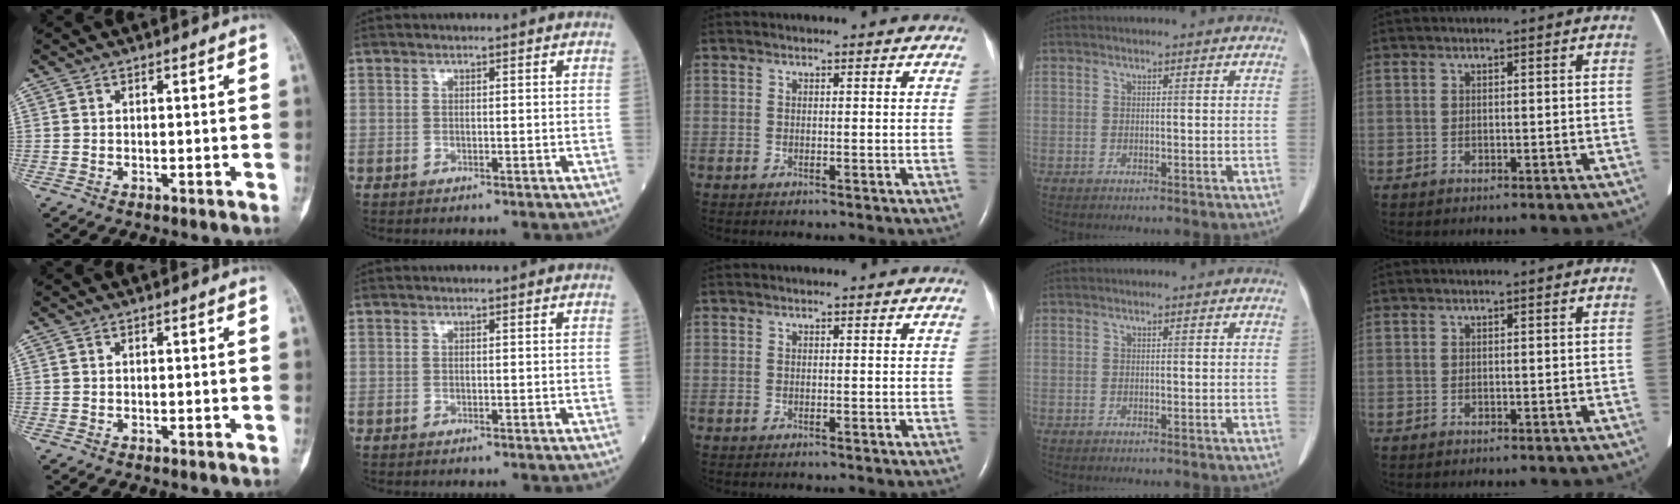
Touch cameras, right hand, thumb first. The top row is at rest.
{}